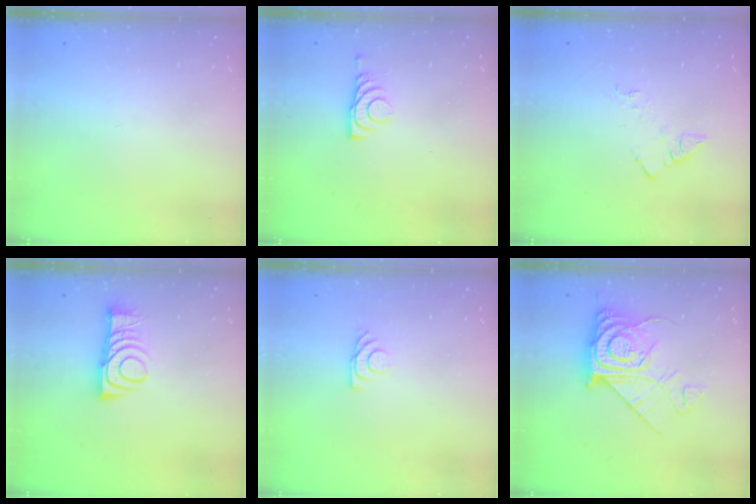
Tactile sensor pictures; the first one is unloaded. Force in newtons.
{"total": 6.0, "press": 5.9, "slide": 0.8}
{"total": 6.2, "press": 6.2, "slide": 0.6}
{"total": 8.7, "press": 8.7, "slide": 0.8}
{"total": 5.3, "press": 5.3, "slide": 0.6}
{"total": 15.1, "press": 15.0, "slide": 1.4}